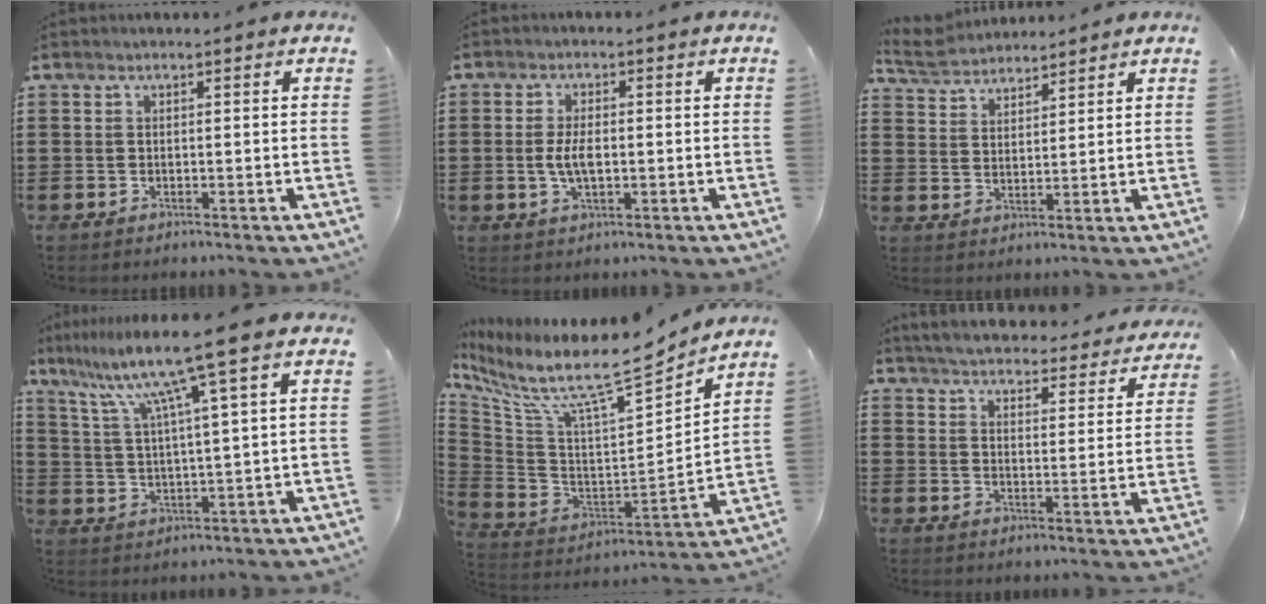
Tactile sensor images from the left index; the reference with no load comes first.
{"total": 4.4, "force": [-0.3, 2.0, 3.9], "torque": [-0.095, -0.005, -0.012]}
{"total": 5.0, "force": [4.8, 1.3, 0.9], "torque": [-0.038, -0.009, 0.089]}
{"total": 11.0, "force": [7.2, -0.7, 8.3], "torque": [-0.183, -0.024, 0.113]}
{"total": 9.9, "force": [7.7, 1.1, 6.2], "torque": [-0.141, -0.071, 0.119]}
{"total": 4.9, "force": [4.8, -0.1, 0.8], "torque": [-0.040, -0.038, 0.081]}